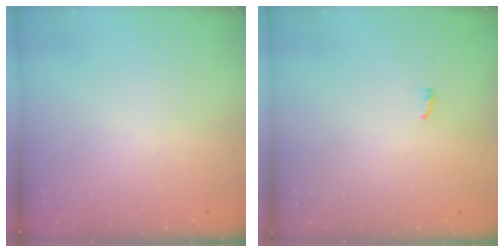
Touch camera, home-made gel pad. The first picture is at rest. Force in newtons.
{"total": 2.6, "press": 2.6, "slide": 0.2}